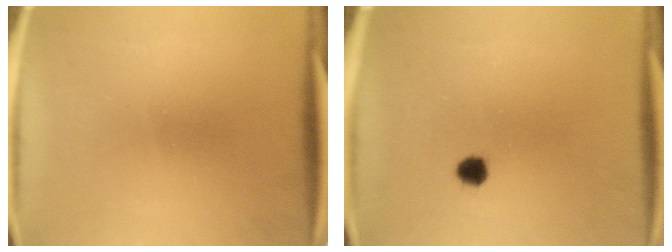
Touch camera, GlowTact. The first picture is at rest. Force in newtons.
{"total": 2.4}